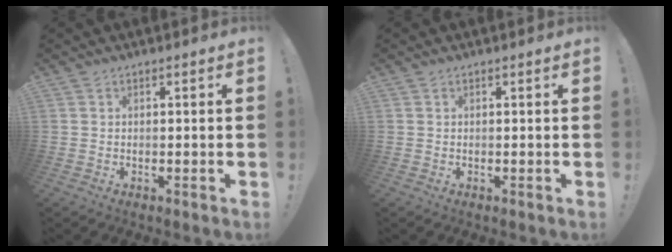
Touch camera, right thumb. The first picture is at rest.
{"total": 0.0}